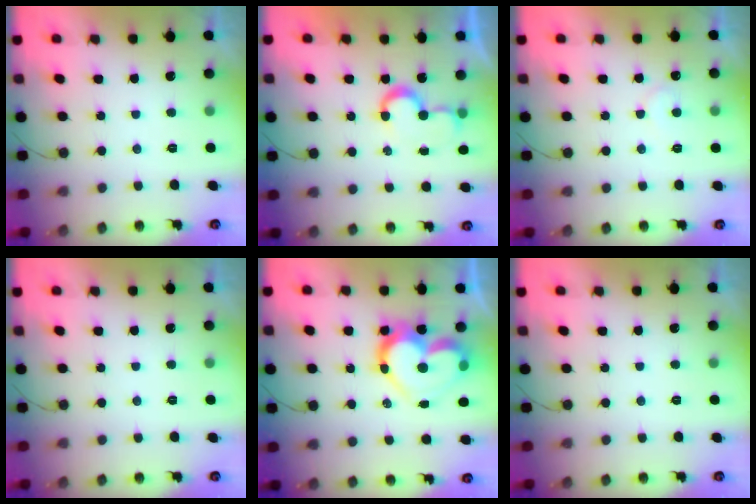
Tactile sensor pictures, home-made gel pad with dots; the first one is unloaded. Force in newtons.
{"total": 6.2, "press": 5.7, "slide": 2.4}
{"total": 5.8, "press": 5.8, "slide": 0.5}
{"total": 0.0}
{"total": 17.6, "press": 17.6, "slide": 1.3}
{"total": 0.0}